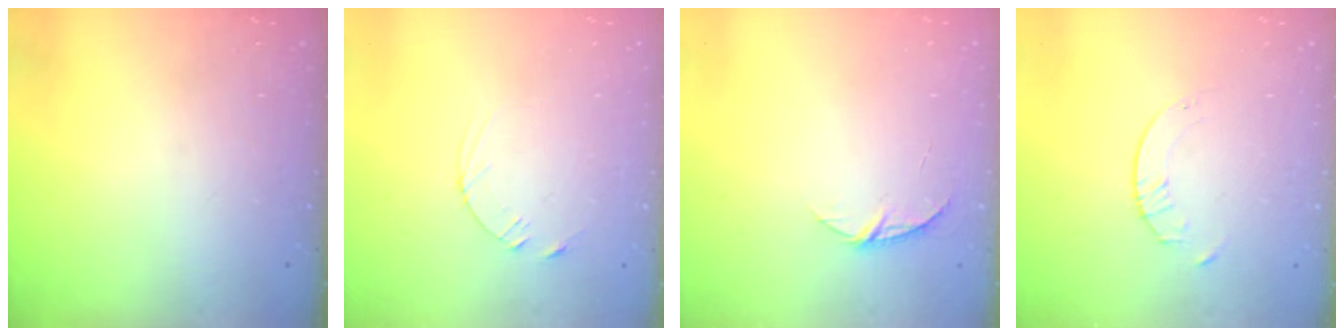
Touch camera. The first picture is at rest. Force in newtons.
{"total": 2.5, "press": 2.5, "slide": 0.3}
{"total": 5.4, "press": 5.4, "slide": 0.6}
{"total": 2.1, "press": 2.1, "slide": 0.3}